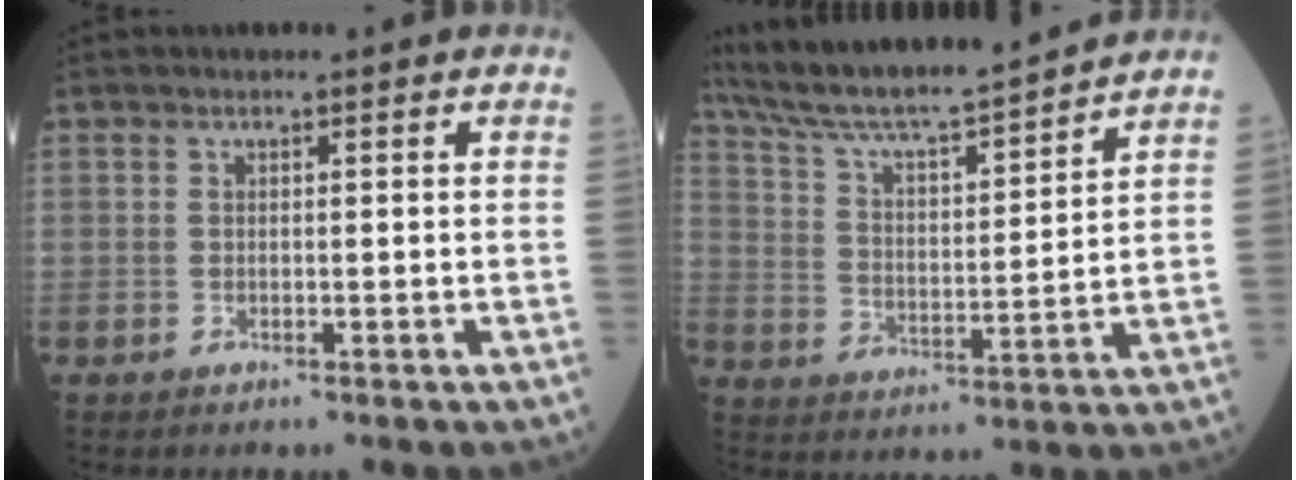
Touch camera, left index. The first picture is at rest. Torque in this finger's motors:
{"motor_torque": [0.91, -1.22, 0.23, 0.07]}